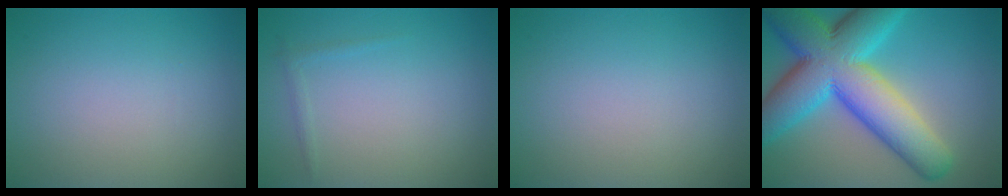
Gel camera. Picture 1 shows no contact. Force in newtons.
{"total": 0.7, "press": 0.7, "slide": 0.0}
{"total": 0.0}
{"total": 13.9, "press": 13.9, "slide": 0.3}